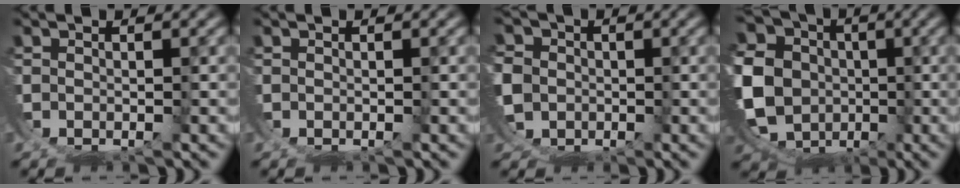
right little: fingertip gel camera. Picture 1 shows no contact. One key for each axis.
{"total": 0.0}
{"total": 6.4, "fx": -0.7, "fy": 5.7, "fz": 2.8, "tx": -0.076, "ty": -0.028, "tz": -0.006}
{"total": 20.0, "fx": -0.6, "fy": 17.7, "fz": 9.3, "tx": -0.232, "ty": -0.069, "tz": -0.005}